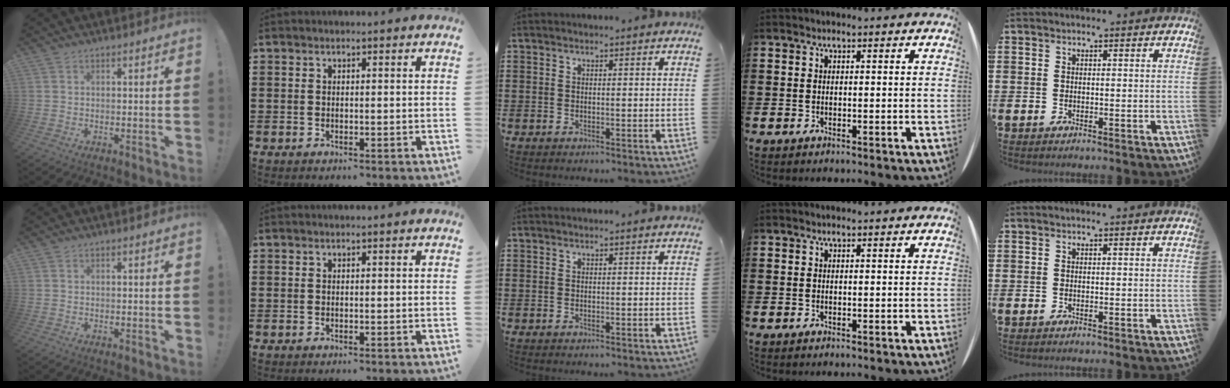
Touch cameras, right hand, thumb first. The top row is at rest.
{}